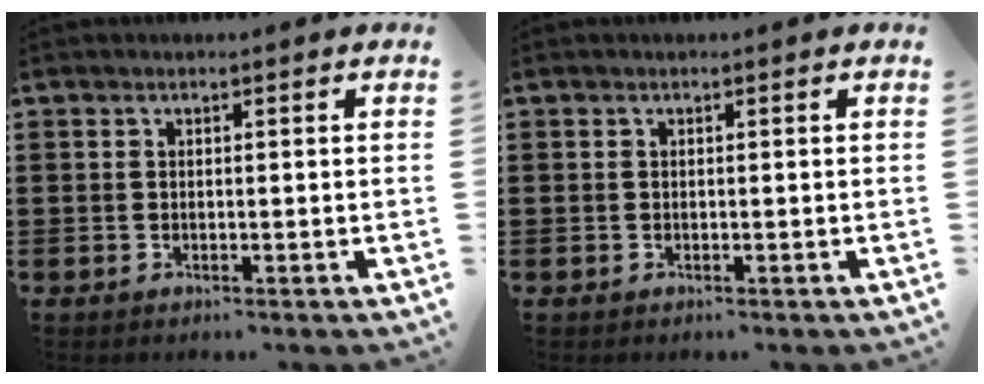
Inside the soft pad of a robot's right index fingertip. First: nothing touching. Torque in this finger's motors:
{"motor_torque": [-0.04, 0.06, 0.00, -0.01]}